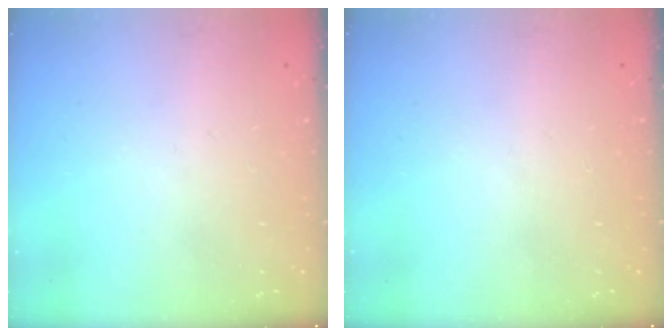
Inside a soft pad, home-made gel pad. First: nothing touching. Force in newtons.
{"total": 0.0}